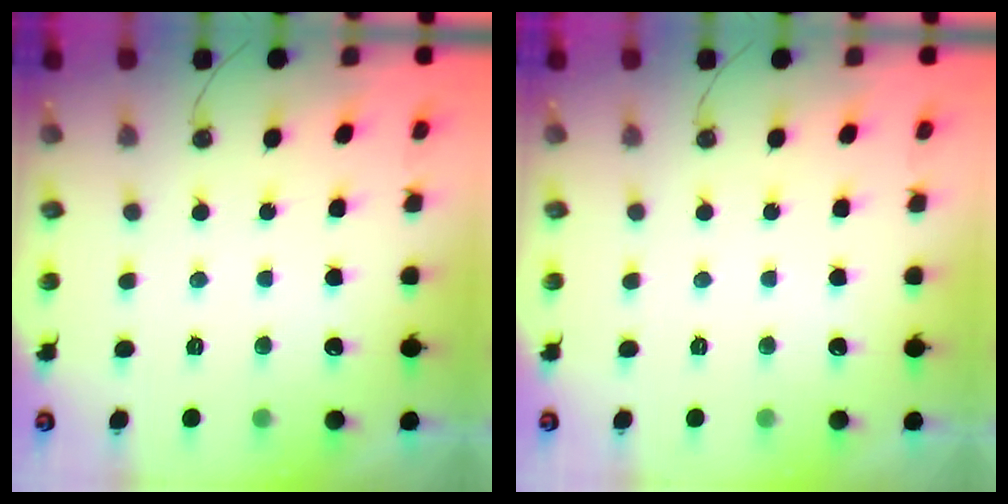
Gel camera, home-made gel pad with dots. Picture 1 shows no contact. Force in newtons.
{"total": 0.0}